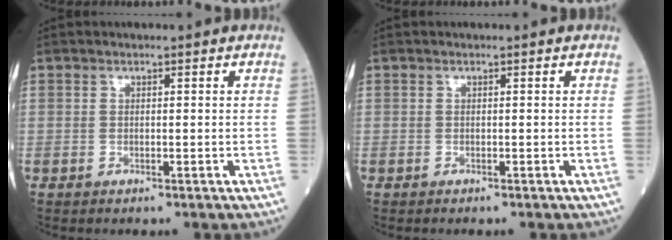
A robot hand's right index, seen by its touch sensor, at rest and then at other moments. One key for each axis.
{"total": 0.0}